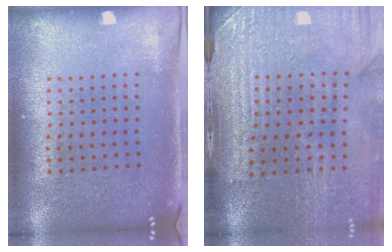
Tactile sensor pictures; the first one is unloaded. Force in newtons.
{"total": 3.3, "press": 3.2, "slide": 0.9}